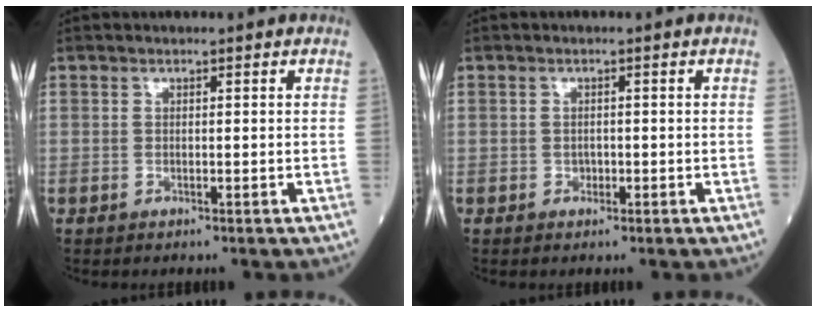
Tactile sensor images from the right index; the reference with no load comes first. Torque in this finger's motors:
{"motor_torque": [-0.06, -0.05, -0.04, 0.01]}